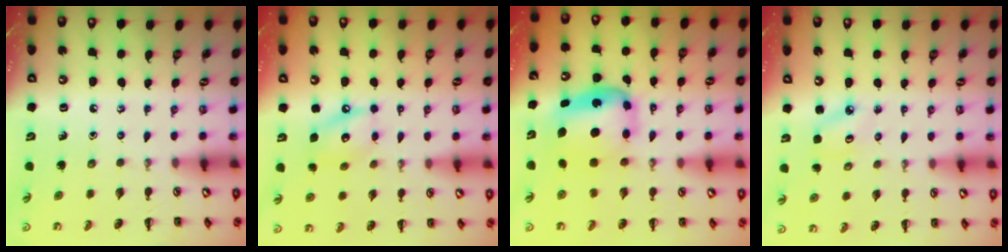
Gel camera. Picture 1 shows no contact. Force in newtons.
{"total": 10.6, "press": 10.5, "slide": 1.5}
{"total": 6.3, "press": 6.1, "slide": 1.5}
{"total": 3.2, "press": 3.2, "slide": 0.5}